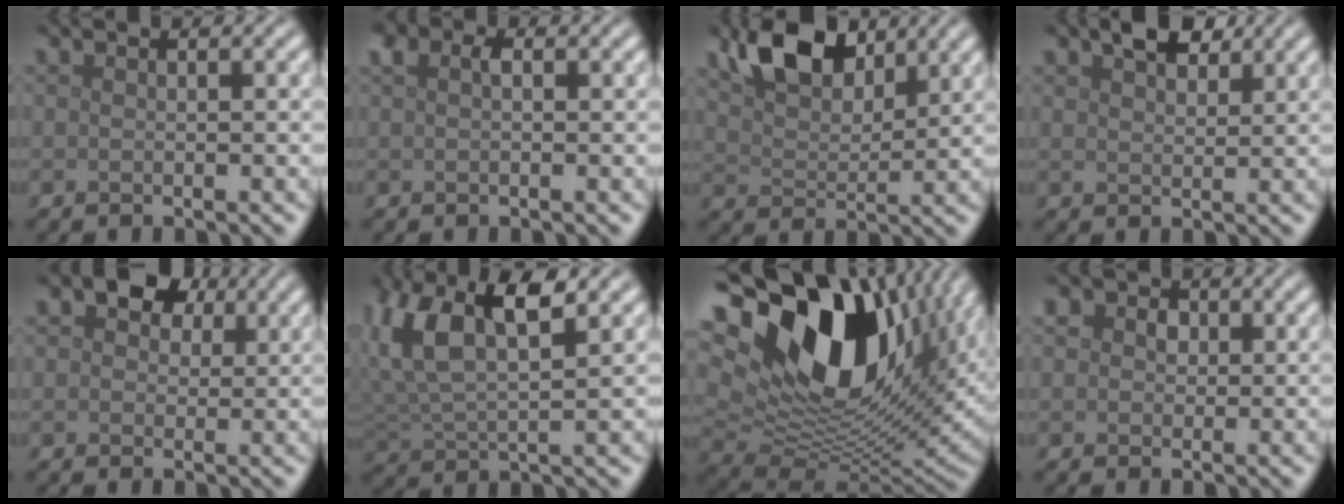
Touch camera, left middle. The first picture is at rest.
{"total": 1.6, "force": [0.6, 1.0, 1.2], "torque": [-0.026, 0.007, 0.007]}
{"total": 6.2, "force": [4.2, 3.0, 3.5], "torque": [-0.070, 0.006, 0.071]}
{"total": 3.6, "force": [2.4, 1.9, 1.9], "torque": [-0.035, 0.005, 0.040]}
{"total": 5.0, "force": [2.1, 3.4, 2.9], "torque": [-0.044, 0.009, 0.013]}
{"total": 8.3, "force": [3.6, 3.6, 6.5], "torque": [-0.144, 0.013, 0.064]}
{"total": 19.3, "force": [8.1, 11.3, 13.4], "torque": [-0.248, 0.023, 0.147]}
{"total": 6.1, "force": [2.5, 4.7, 3.1], "torque": [-0.039, 0.031, -0.005]}